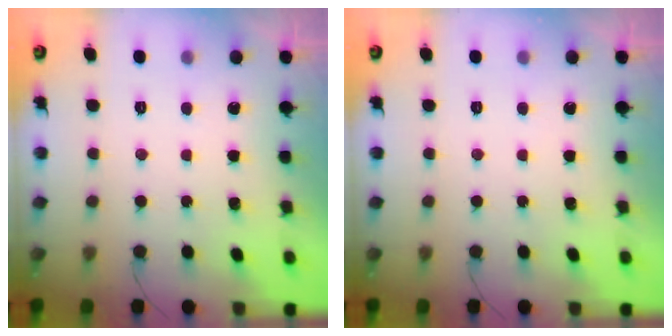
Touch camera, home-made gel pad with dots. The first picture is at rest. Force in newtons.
{"total": 0.0}